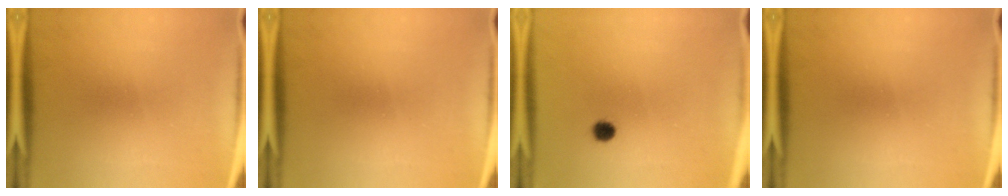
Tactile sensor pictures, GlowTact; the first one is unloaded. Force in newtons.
{"total": 0.0}
{"total": 2.6}
{"total": 0.0}